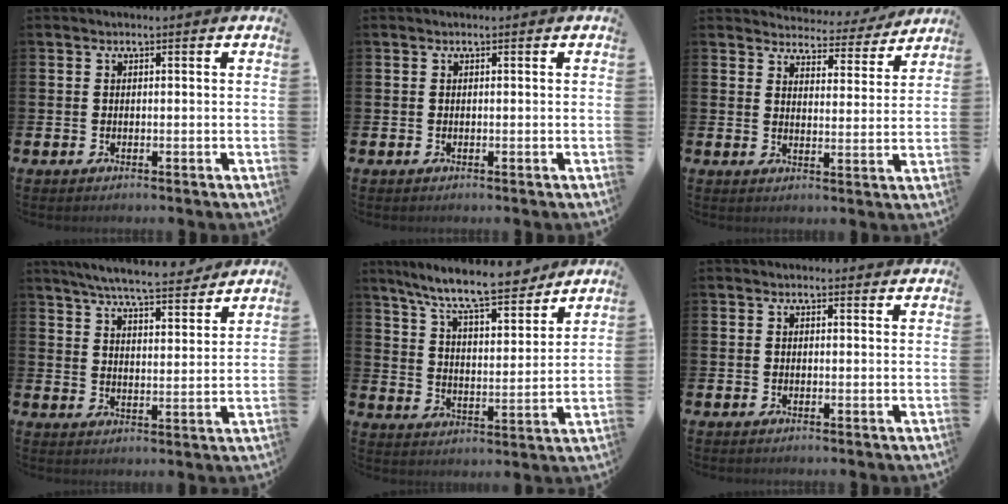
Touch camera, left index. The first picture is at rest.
{"total": 0.0}
{"total": 4.4, "force": [4.3, 1.0, 0.1], "torque": [-0.009, -0.038, 0.071]}
{"total": 6.8, "force": [6.4, 0.5, 2.0], "torque": [-0.047, -0.041, 0.111]}
{"total": 10.4, "force": [9.3, 1.4, 4.4], "torque": [-0.113, -0.051, 0.164]}
{"total": 0.0}